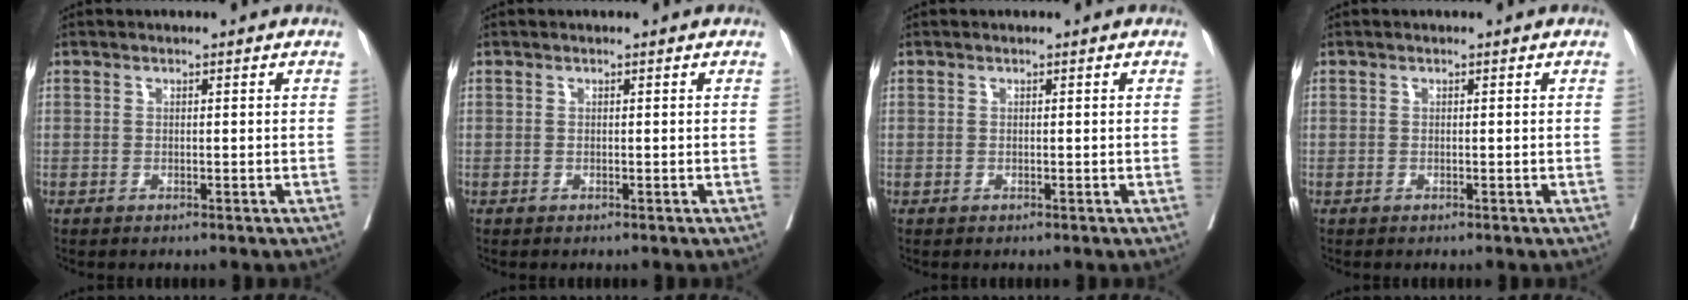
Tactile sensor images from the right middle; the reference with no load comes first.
{"total": 0.0}
{"total": 0.0}
{"total": 0.0}